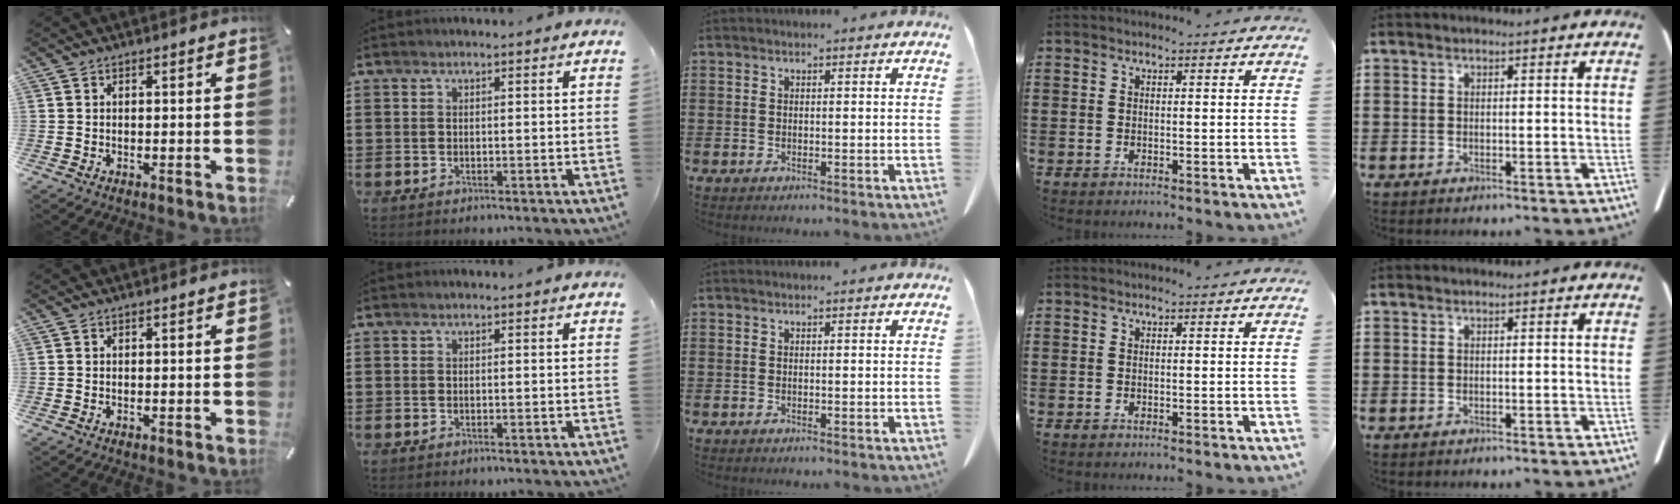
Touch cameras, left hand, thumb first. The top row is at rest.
{}